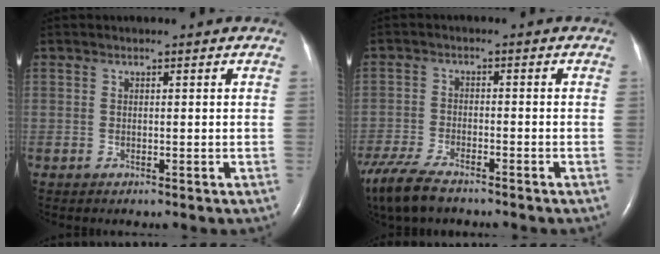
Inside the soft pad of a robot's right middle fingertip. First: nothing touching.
{"total": 9.8, "force": [-7.7, 2.6, 5.4], "torque": [-0.109, -0.024, -0.138]}